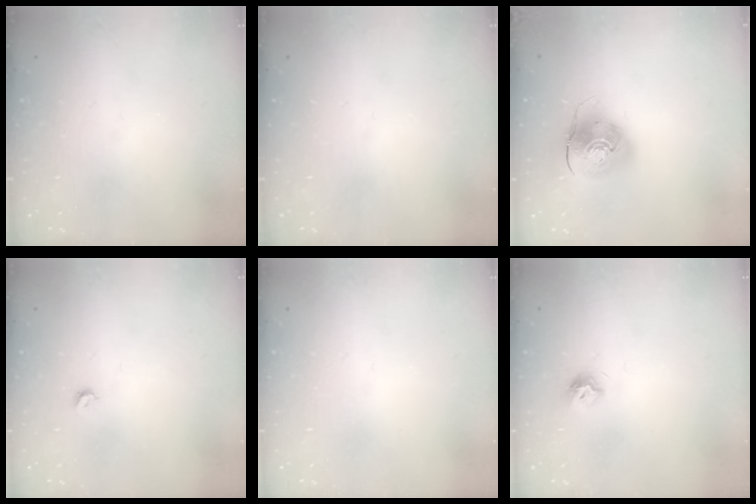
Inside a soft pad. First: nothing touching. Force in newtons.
{"total": 0.0}
{"total": 10.8, "press": 10.6, "slide": 1.9}
{"total": 3.7, "press": 3.6, "slide": 0.7}
{"total": 0.7, "press": 0.7, "slide": 0.3}
{"total": 7.1, "press": 7.1, "slide": 0.8}